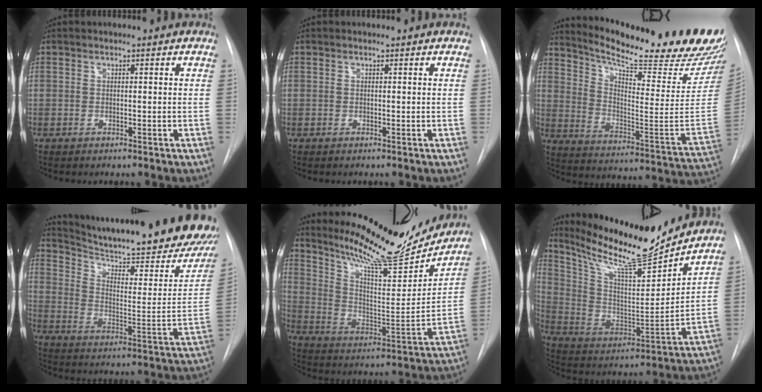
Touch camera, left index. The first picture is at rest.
{"total": 0.0}
{"total": 26.5, "force": [23.2, 2.1, 12.7], "torque": [-0.204, -0.099, 0.313]}
{"total": 29.1, "force": [24.0, 3.8, 16.0], "torque": [-0.248, -0.074, 0.317]}
{"total": 21.0, "force": [19.4, 2.7, 7.6], "torque": [-0.129, -0.056, 0.288]}
{"total": 19.7, "force": [18.0, 1.2, 8.1], "torque": [-0.155, -0.034, 0.299]}